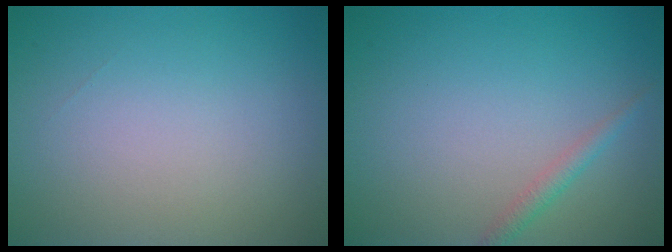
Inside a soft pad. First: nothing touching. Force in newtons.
{"total": 1.3, "press": 1.3, "slide": 0.0}